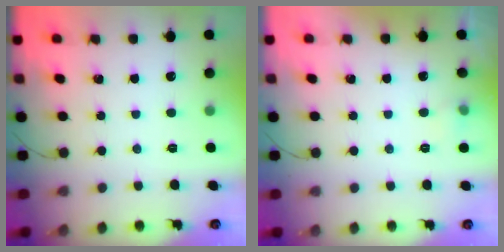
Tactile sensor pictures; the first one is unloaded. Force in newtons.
{"total": 4.2, "press": 4.1, "slide": 1.0}